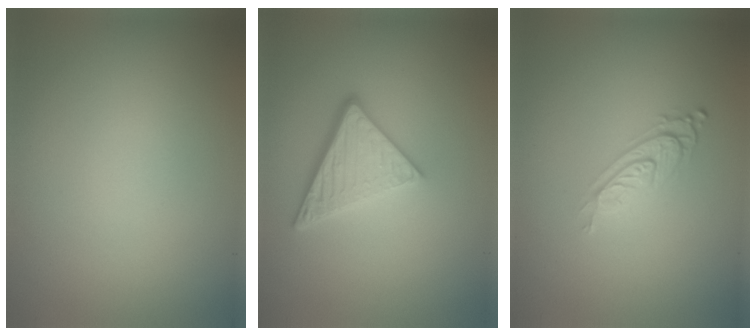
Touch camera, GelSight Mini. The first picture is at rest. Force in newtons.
{"total": 3.7, "press": 3.2, "slide": 1.8}
{"total": 3.0, "press": 2.0, "slide": 2.2}